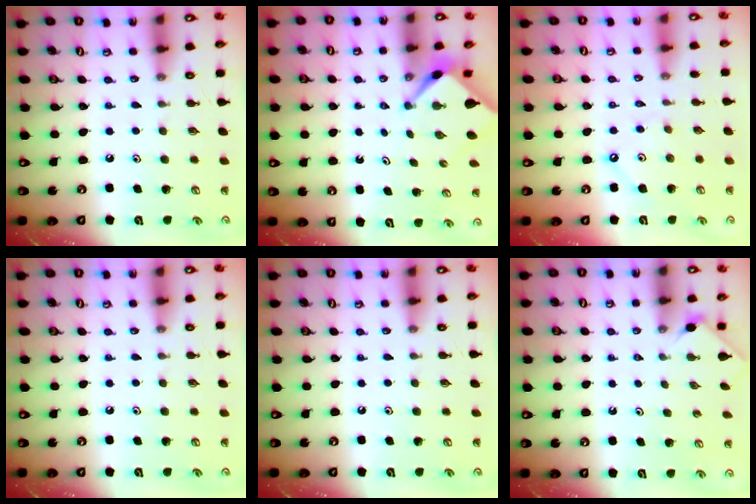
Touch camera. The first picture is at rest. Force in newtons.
{"total": 2.4, "press": 2.4, "slide": 0.3}
{"total": 2.0, "press": 2.0, "slide": 0.2}
{"total": 0.0}
{"total": 0.0}
{"total": 1.7, "press": 1.7, "slide": 0.4}